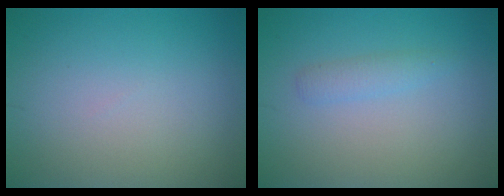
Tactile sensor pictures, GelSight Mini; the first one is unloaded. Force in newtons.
{"total": 1.4, "press": 1.4, "slide": 0.1}